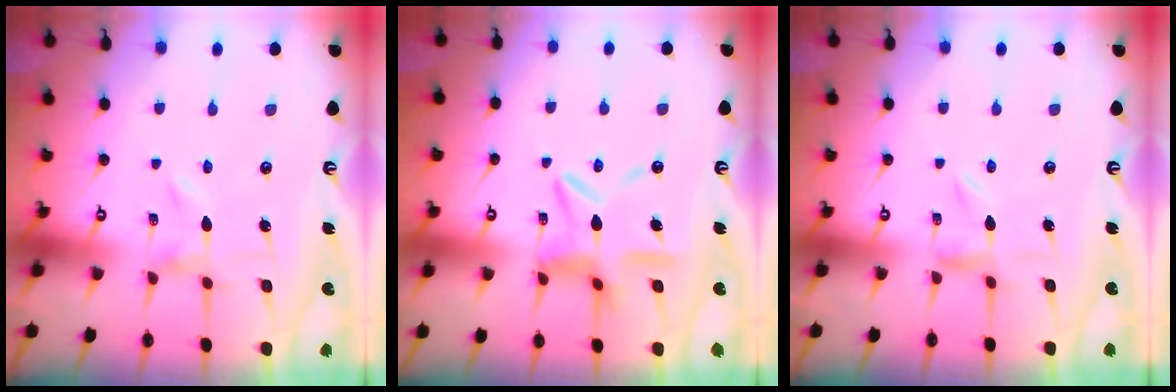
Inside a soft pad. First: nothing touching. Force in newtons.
{"total": 12.3, "press": 12.2, "slide": 1.2}
{"total": 1.8, "press": 1.8, "slide": 0.3}